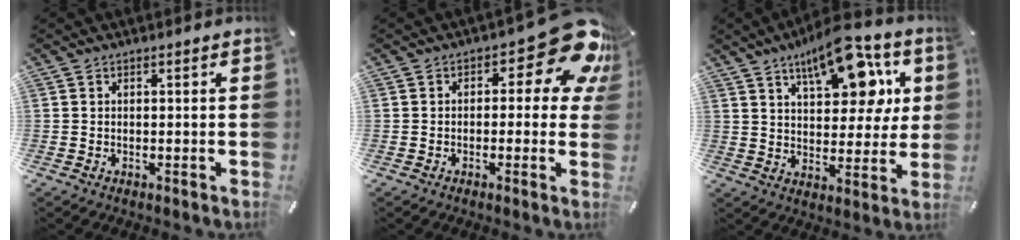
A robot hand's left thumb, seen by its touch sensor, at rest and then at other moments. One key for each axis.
{"total": 14.2, "fx": 6.2, "fy": 6.3, "fz": 11.0, "tx": -0.133, "ty": -0.051, "tz": 0.106}
{"total": 16.2, "fx": 8.8, "fy": 7.9, "fz": 11.0, "tx": -0.151, "ty": -0.040, "tz": 0.146}